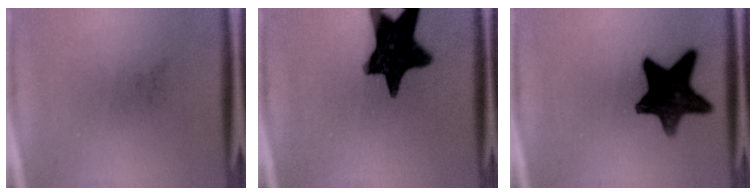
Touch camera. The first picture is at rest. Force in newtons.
{"total": 15.7}
{"total": 13.5}